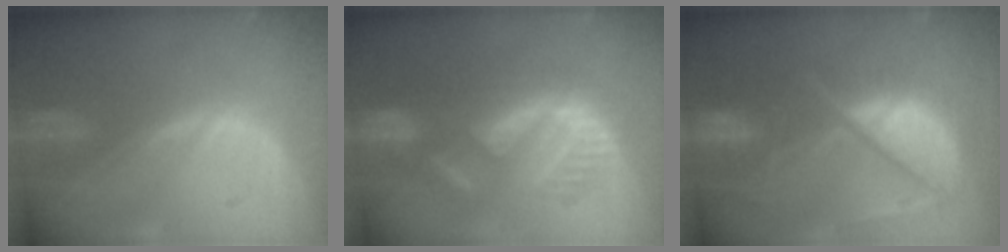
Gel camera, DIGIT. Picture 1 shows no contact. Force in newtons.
{"total": 8.9, "press": 8.7, "slide": 1.9}
{"total": 11.4, "press": 9.4, "slide": 6.4}